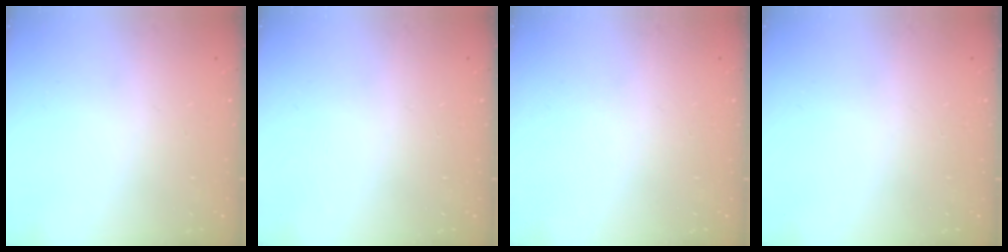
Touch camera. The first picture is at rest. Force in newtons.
{"total": 0.0}
{"total": 0.0}
{"total": 0.0}